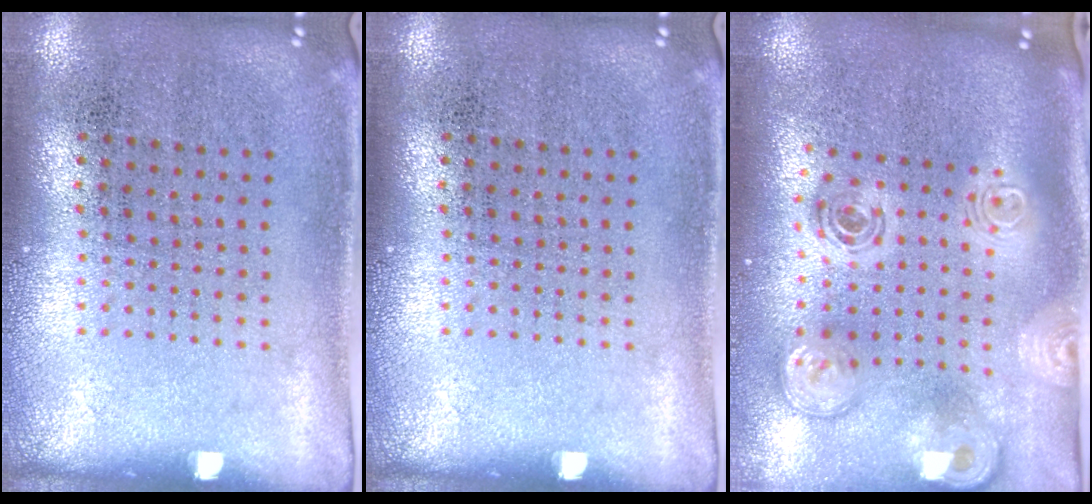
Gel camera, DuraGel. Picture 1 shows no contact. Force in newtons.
{"total": 0.0}
{"total": 3.0, "press": 2.1, "slide": 2.1}